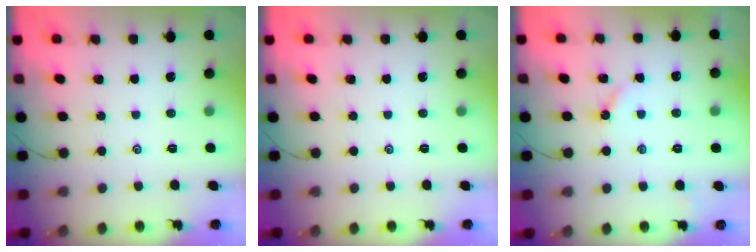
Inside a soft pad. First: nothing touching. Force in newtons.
{"total": 0.0}
{"total": 2.8, "press": 2.8, "slide": 0.2}